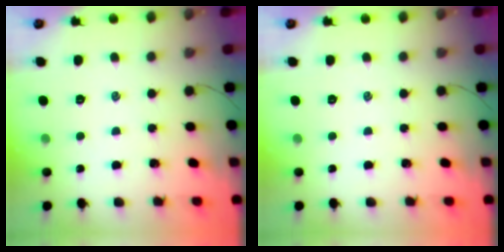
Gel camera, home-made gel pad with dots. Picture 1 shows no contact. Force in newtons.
{"total": 0.0}